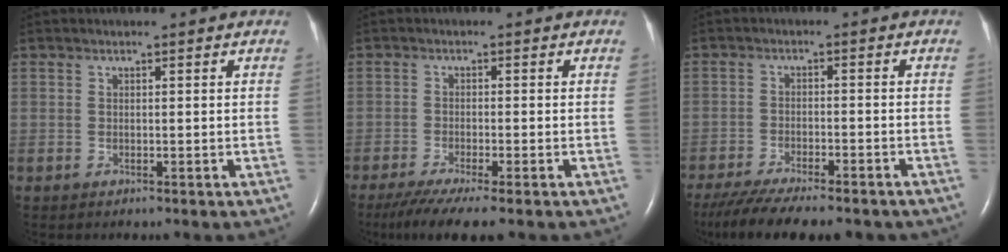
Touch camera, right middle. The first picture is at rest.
{"total": 7.6, "force": [-5.6, 0.5, 5.1], "torque": [-0.086, -0.021, -0.091]}
{"total": 16.2, "force": [-13.5, 3.4, 8.2], "torque": [-0.161, -0.029, -0.196]}